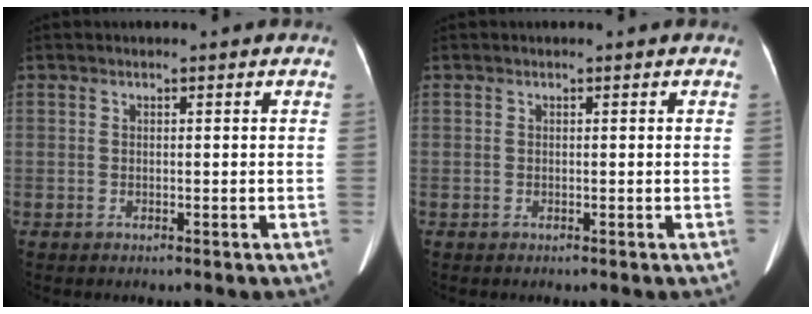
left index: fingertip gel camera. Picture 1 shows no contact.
{"total": 0.0}